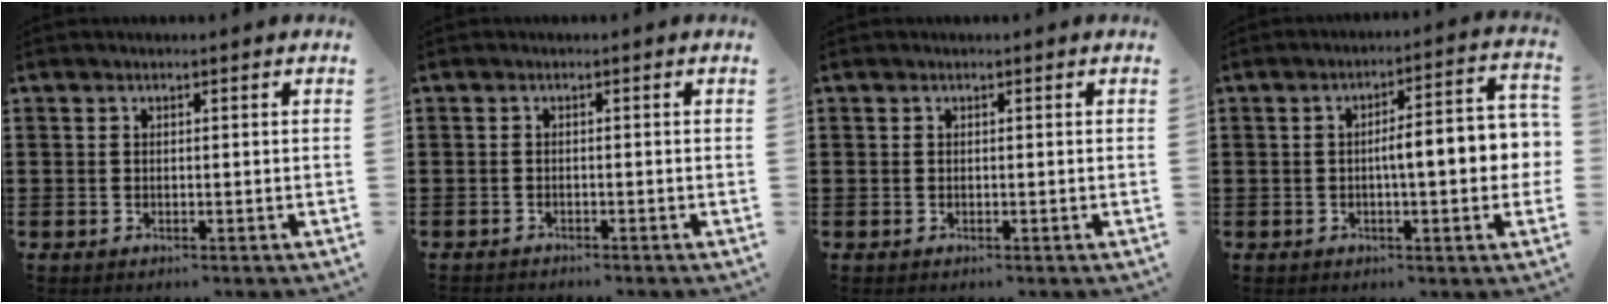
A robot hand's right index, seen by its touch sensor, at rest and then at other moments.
{"total": 0.9, "force": [-0.9, 0.1, -0.1], "torque": [-0.001, 0.002, -0.020]}
{"total": 0.0}
{"total": 7.8, "force": [-0.7, 1.3, 7.6], "torque": [-0.115, -0.005, -0.020]}